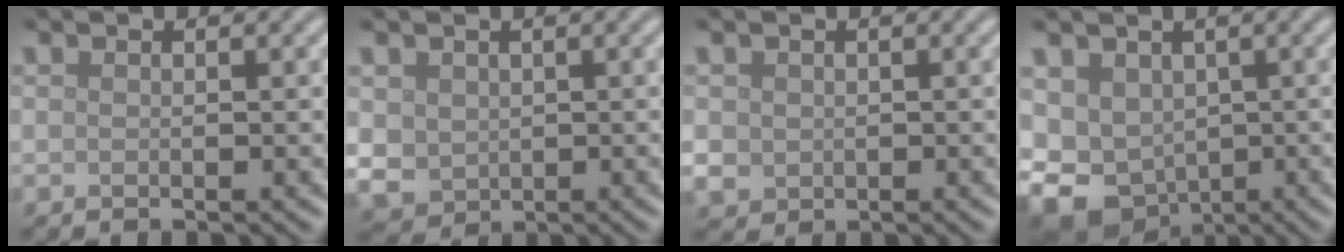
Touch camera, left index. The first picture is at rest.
{"total": 3.0, "force": [0.5, 2.6, 1.3], "torque": [-0.039, -0.007, 0.017]}
{"total": 1.9, "force": [0.2, 1.7, 0.6], "torque": [-0.014, -0.005, 0.004]}
{"total": 9.4, "force": [-2.5, 7.6, 5.0], "torque": [-0.094, -0.032, -0.030]}